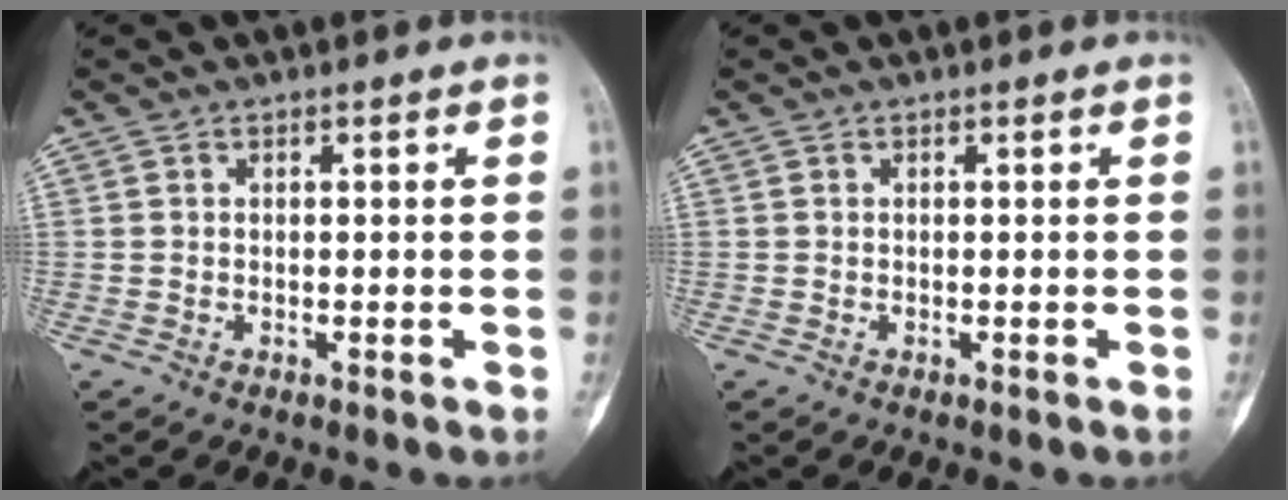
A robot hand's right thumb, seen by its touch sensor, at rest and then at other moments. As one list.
[{"total": 0.0}]